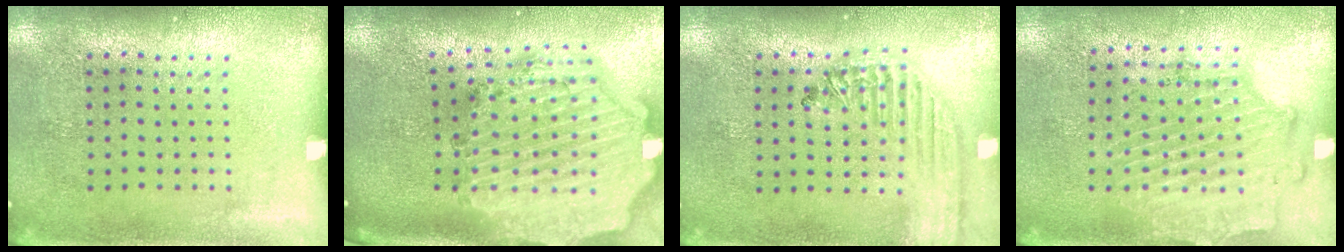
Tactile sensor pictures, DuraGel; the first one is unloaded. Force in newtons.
{"total": 4.0, "press": 3.2, "slide": 2.3}
{"total": 1.8, "press": 1.7, "slide": 0.6}
{"total": 1.7, "press": 1.5, "slide": 0.8}